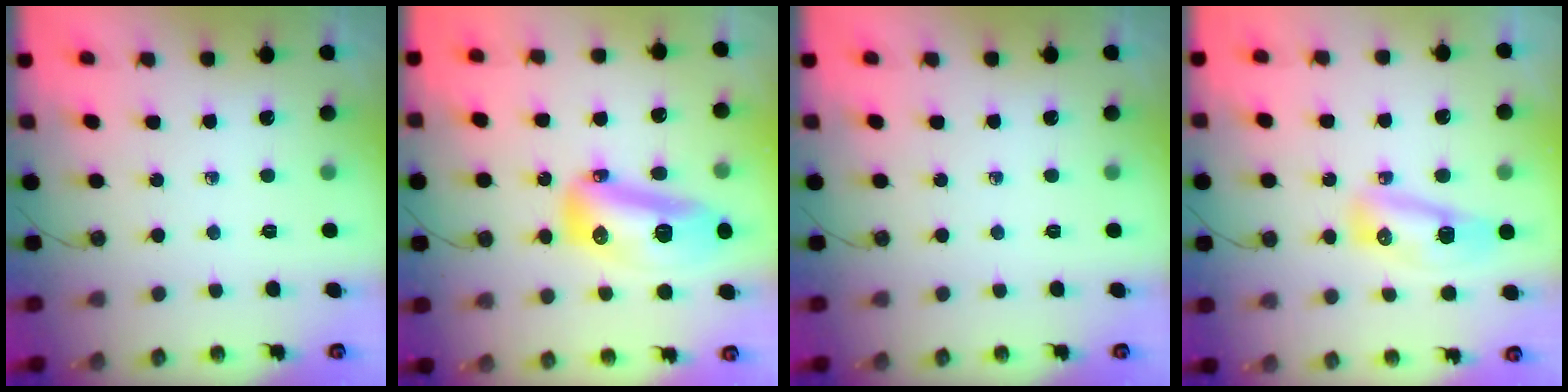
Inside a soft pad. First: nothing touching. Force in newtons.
{"total": 16.6, "press": 16.4, "slide": 2.3}
{"total": 0.0}
{"total": 9.2, "press": 9.1, "slide": 1.3}